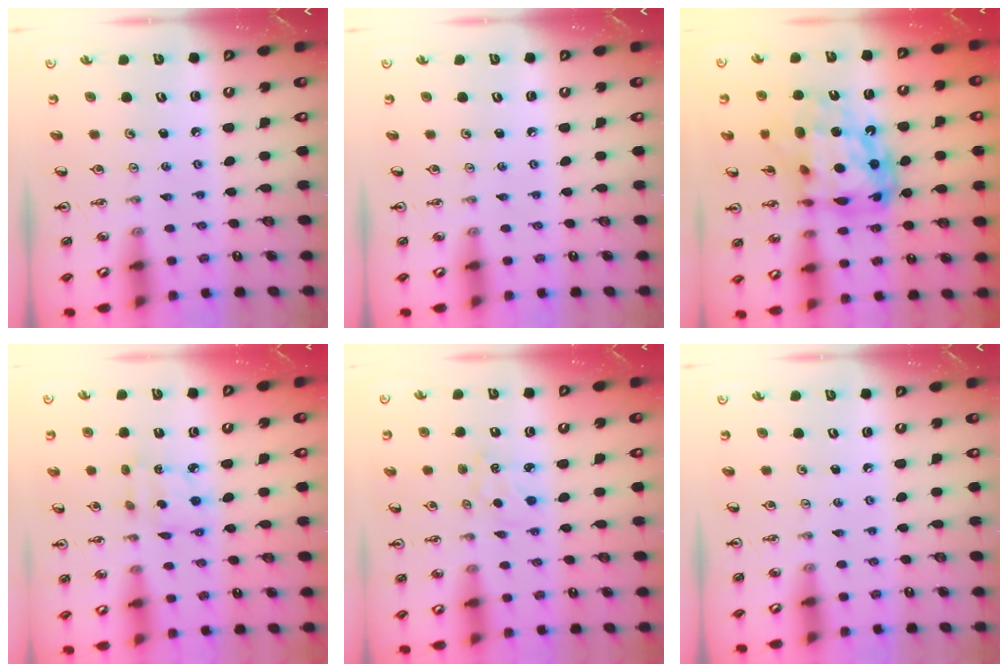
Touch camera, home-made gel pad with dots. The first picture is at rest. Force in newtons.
{"total": 0.0}
{"total": 17.8, "press": 17.7, "slide": 1.7}
{"total": 2.9, "press": 2.9, "slide": 0.1}
{"total": 3.6, "press": 3.5, "slide": 0.5}
{"total": 0.0}